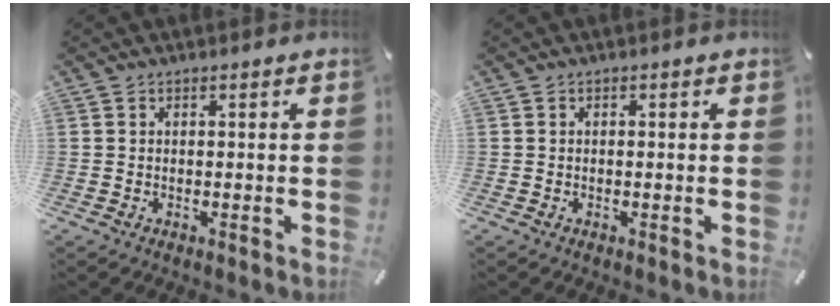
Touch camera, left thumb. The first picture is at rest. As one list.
[{"total": 0.0}]